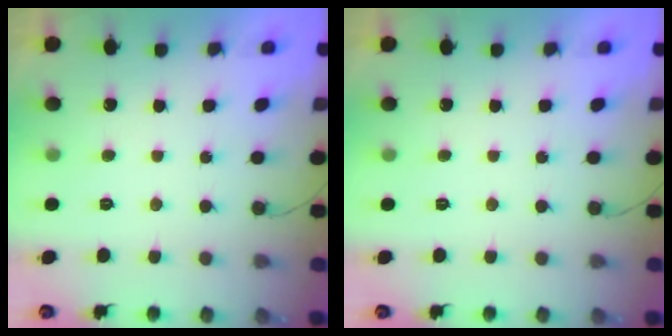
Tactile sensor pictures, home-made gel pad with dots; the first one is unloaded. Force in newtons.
{"total": 0.0}